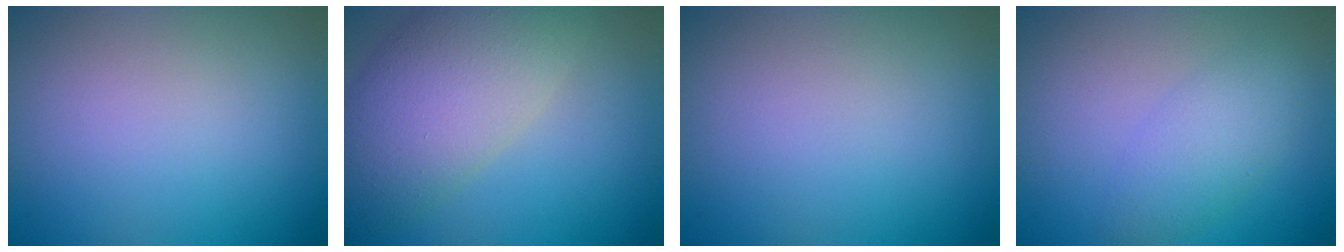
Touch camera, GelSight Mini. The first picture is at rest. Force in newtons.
{"total": 8.1, "press": 8.1, "slide": 0.5}
{"total": 0.0}
{"total": 2.8, "press": 2.8, "slide": 0.2}